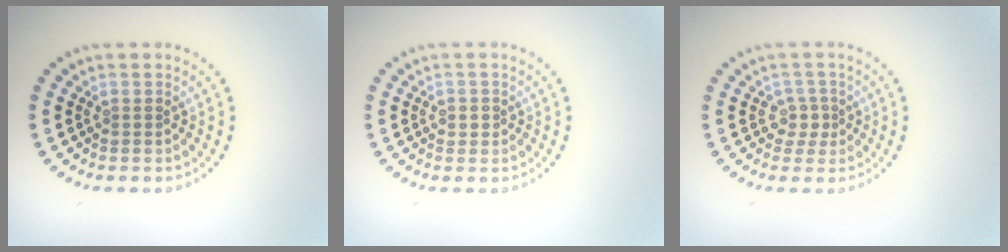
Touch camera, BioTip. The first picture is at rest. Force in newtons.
{"total": 1.0, "press": 1.0, "slide": 0.3}
{"total": 1.7, "press": 1.2, "slide": 1.1}